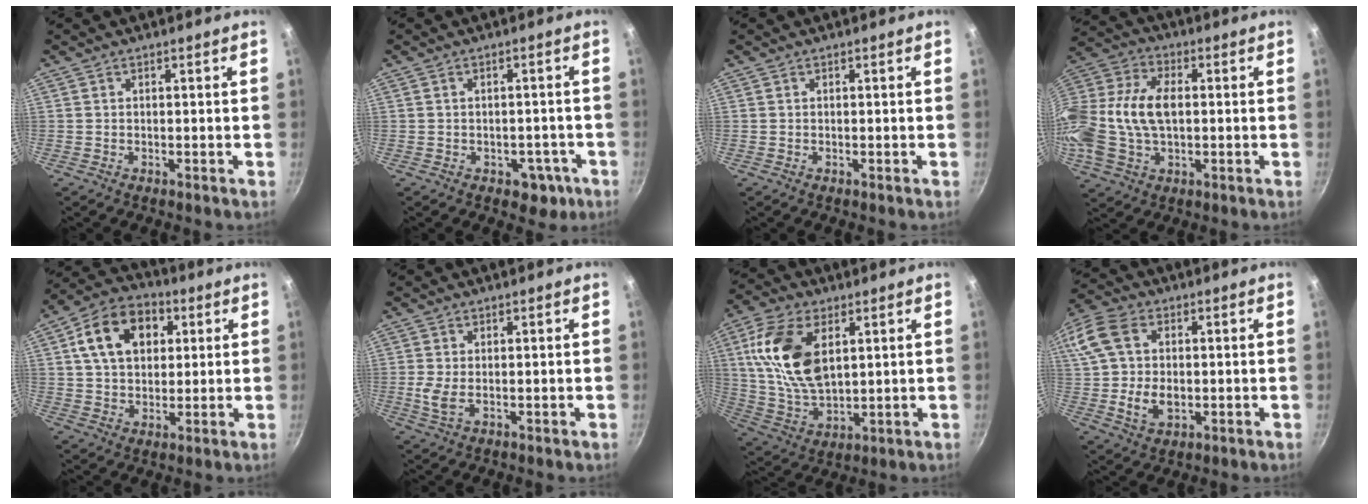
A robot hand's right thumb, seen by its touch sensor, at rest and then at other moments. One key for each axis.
{"total": 5.0, "fx": -2.0, "fy": 3.5, "fz": 2.8, "tx": -0.009, "ty": 0.024, "tz": -0.007}
{"total": 0.0}
{"total": 18.8, "fx": 0.0, "fy": 12.0, "fz": 14.5, "tx": -0.305, "ty": 0.032, "tz": -0.008}
{"total": 14.4, "fx": 4.4, "fy": 10.2, "fz": 9.2, "tx": -0.131, "ty": 0.013, "tz": 0.061}
{"total": 3.2, "fx": 0.2, "fy": 1.6, "fz": 2.8, "tx": -0.058, "ty": -0.004, "tz": 0.007}
{"total": 16.8, "fx": 4.7, "fy": 9.6, "fz": 13.0, "tx": -0.236, "ty": -0.011, "tz": 0.098}
{"total": 16.5, "fx": 1.3, "fy": 11.8, "fz": 11.4, "tx": -0.248, "ty": 0.018, "tz": 0.018}